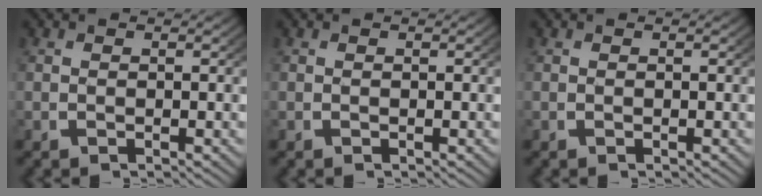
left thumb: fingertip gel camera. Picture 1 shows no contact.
{"total": 0.0}
{"total": 0.0}